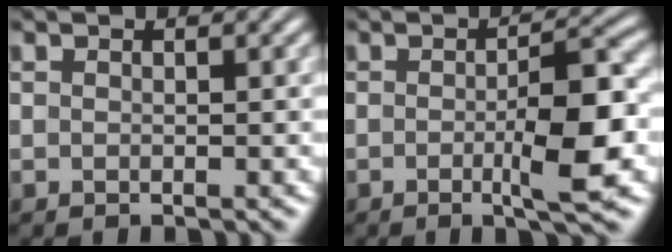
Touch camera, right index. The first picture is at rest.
{"total": 5.3, "force": [-1.3, 0.9, 5.1], "torque": [-0.067, 0.001, -0.028]}